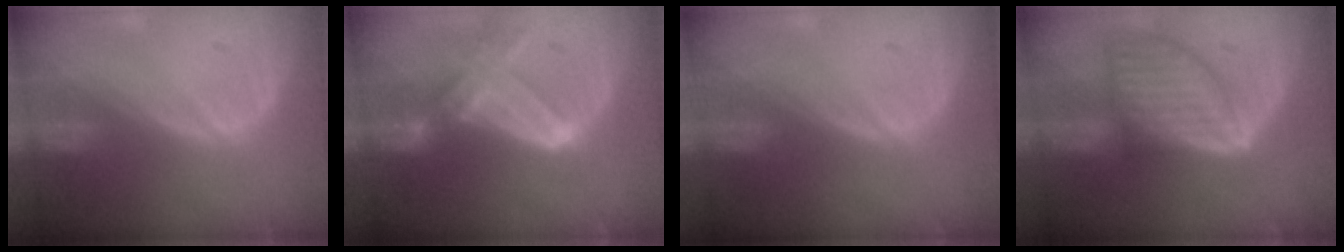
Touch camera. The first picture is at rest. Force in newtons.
{"total": 7.2, "press": 6.7, "slide": 2.8}
{"total": 0.0}
{"total": 9.2, "press": 9.1, "slide": 0.5}